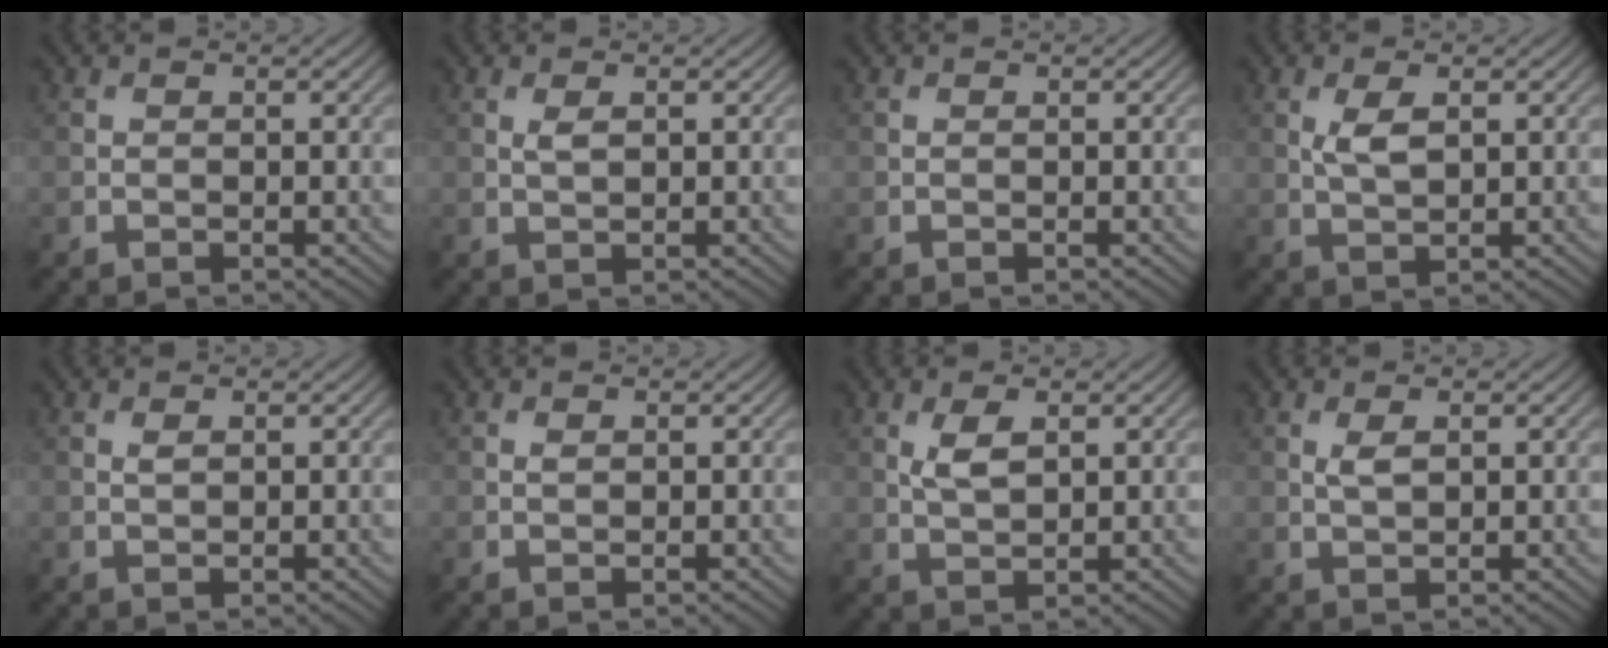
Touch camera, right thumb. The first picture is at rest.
{"total": 1.4, "force": [0.5, 0.5, 1.2], "torque": [-0.029, -0.001, 0.012]}
{"total": 0.0}
{"total": 3.2, "force": [0.9, 1.3, 2.8], "torque": [-0.064, -0.001, 0.022]}
{"total": 0.8, "force": [0.4, 0.3, 0.6], "torque": [-0.017, -0.001, 0.009]}
{"total": 0.5, "force": [0.3, 0.3, 0.4], "torque": [-0.009, 0.000, 0.005]}
{"total": 3.2, "force": [1.1, 1.4, 2.7], "torque": [-0.062, -0.001, 0.026]}
{"total": 1.9, "force": [0.7, 0.8, 1.6], "torque": [-0.039, -0.001, 0.015]}